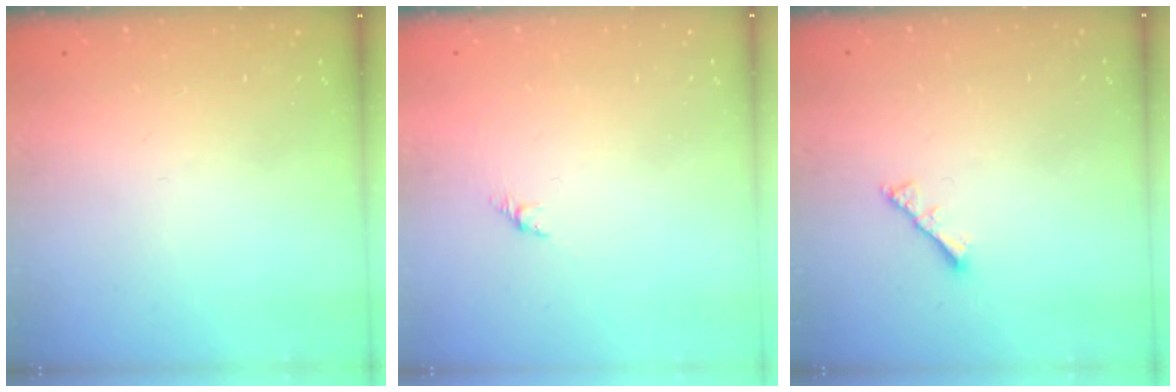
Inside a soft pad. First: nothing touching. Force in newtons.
{"total": 2.7, "press": 2.6, "slide": 0.7}
{"total": 2.8, "press": 2.8, "slide": 0.6}